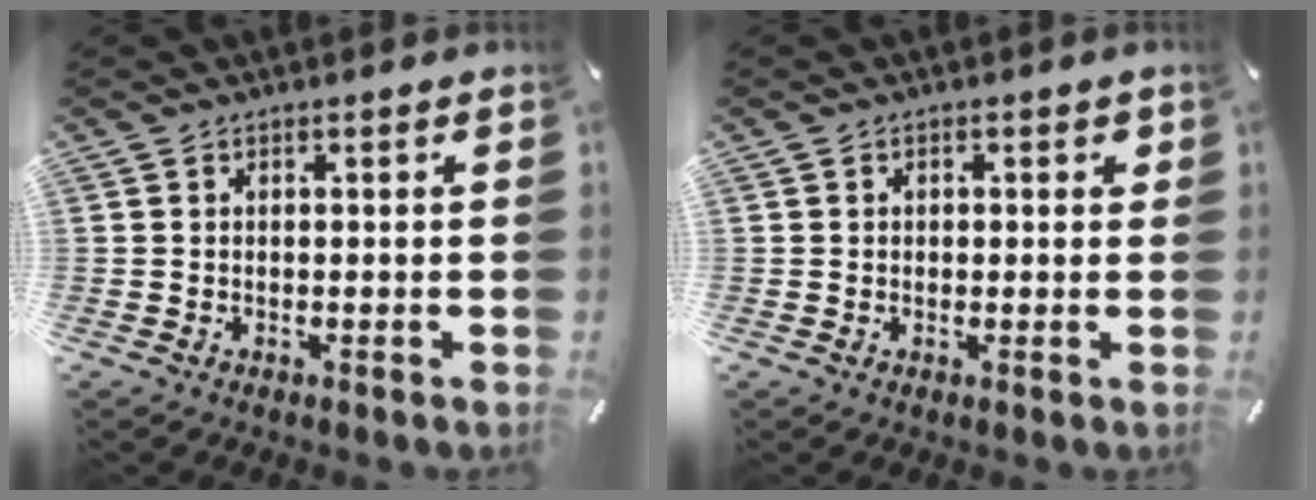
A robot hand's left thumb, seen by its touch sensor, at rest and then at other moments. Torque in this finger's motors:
{"motor_torque": [0.08, -0.23, -0.03, 0.04, -0.02]}